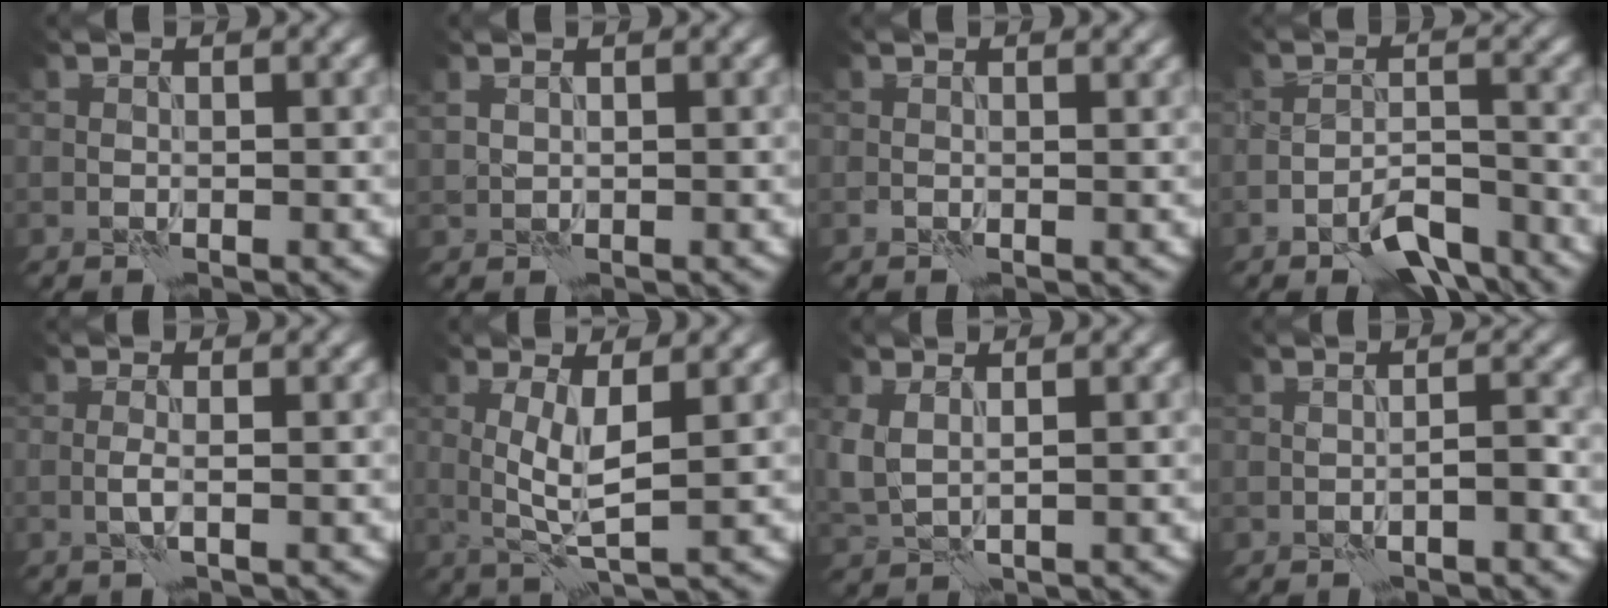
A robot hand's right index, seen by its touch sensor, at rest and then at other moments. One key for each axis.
{"total": 0.7, "fx": 0.5, "fy": 0.4, "fz": 0.3, "tx": -0.010, "ty": -0.001, "tz": 0.015}
{"total": 0.9, "fx": 0.0, "fy": 0.5, "fz": 0.8, "tx": -0.013, "ty": -0.003, "tz": -0.002}
{"total": 5.3, "fx": -3.7, "fy": 1.8, "fz": 3.3, "tx": -0.053, "ty": -0.001, "tz": -0.065}
{"total": 1.0, "fx": -0.1, "fy": 0.0, "fz": 1.0, "tx": -0.022, "ty": 0.002, "tz": -0.007}
{"total": 3.6, "fx": 0.4, "fy": 0.8, "fz": 3.5, "tx": -0.071, "ty": -0.002, "tz": 0.012}
{"total": 2.5, "fx": 0.8, "fy": 1.4, "fz": 1.9, "tx": -0.053, "ty": -0.003, "tz": 0.022}
{"total": 1.0, "fx": -0.7, "fy": 0.0, "fz": 0.7, "tx": -0.010, "ty": 0.008, "tz": -0.015}